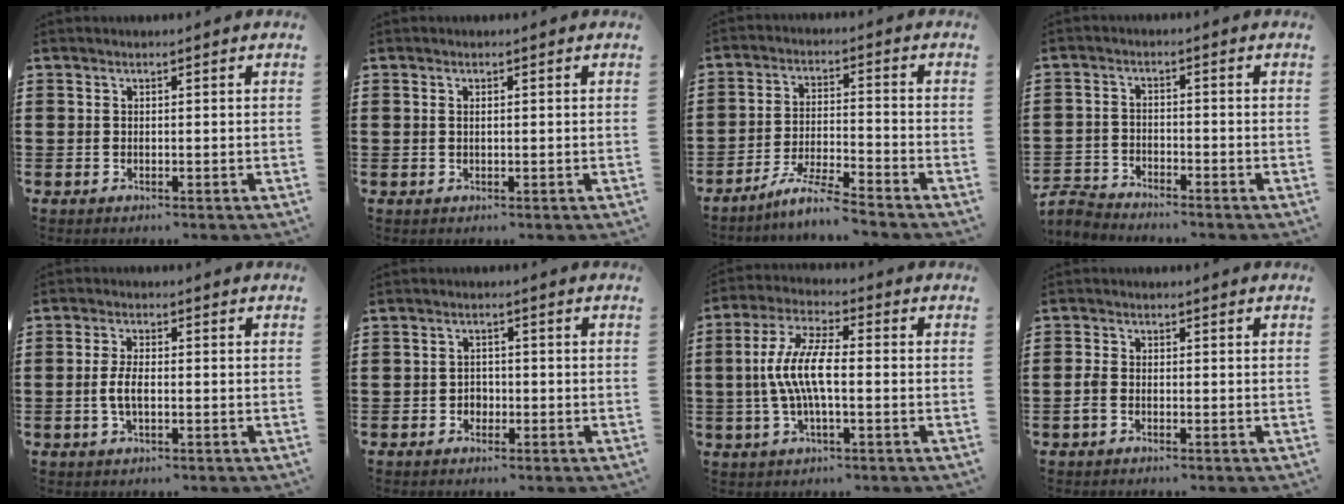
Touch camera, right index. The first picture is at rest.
{"total": 0.7, "force": [0.1, 0.2, 0.7], "torque": [-0.015, -0.002, 0.003]}
{"total": 6.1, "force": [-5.5, -0.5, 2.6], "torque": [-0.064, -0.015, -0.109]}
{"total": 3.2, "force": [-3.2, 0.3, 0.0], "torque": [-0.015, -0.002, -0.071]}
{"total": 3.7, "force": [-0.6, 1.5, 3.3], "torque": [-0.082, -0.004, -0.018]}
{"total": 1.9, "force": [-1.0, 1.5, 0.6], "torque": [-0.016, 0.000, -0.022]}
{"total": 8.5, "force": [-0.9, 2.5, 8.1], "torque": [-0.184, -0.011, -0.025]}
{"total": 1.9, "force": [-0.8, 1.0, 1.3], "torque": [-0.042, -0.006, -0.020]}